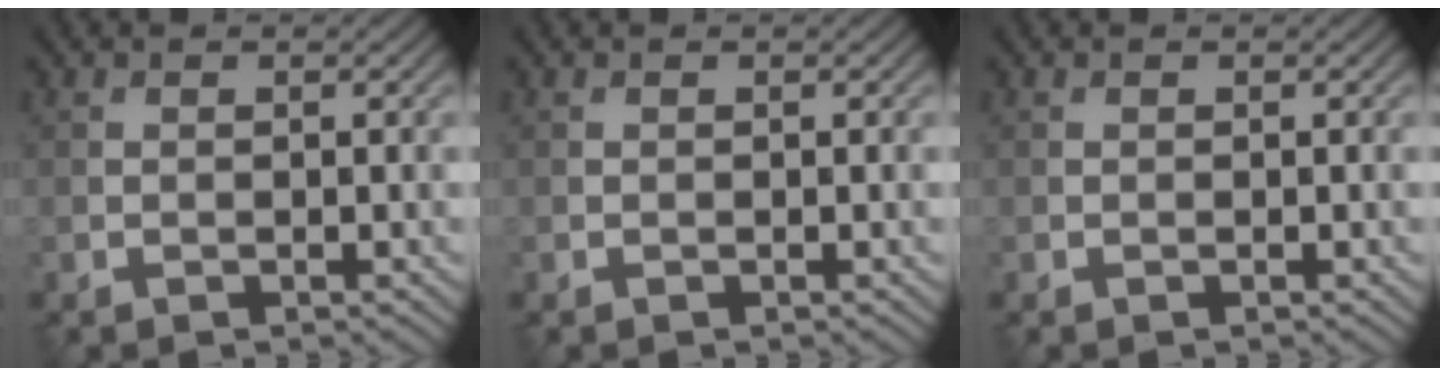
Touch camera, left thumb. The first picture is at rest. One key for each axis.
{"total": 0.0}
{"total": 0.0}